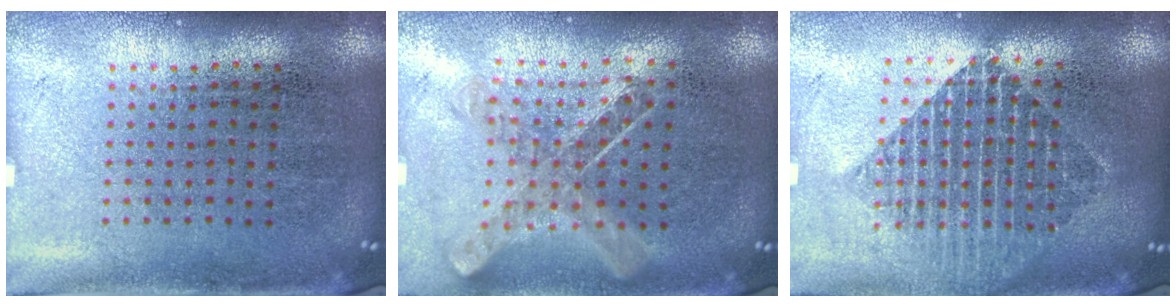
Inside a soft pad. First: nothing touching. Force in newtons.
{"total": 0.9, "press": 0.9, "slide": 0.0}
{"total": 1.8, "press": 1.6, "slide": 1.0}